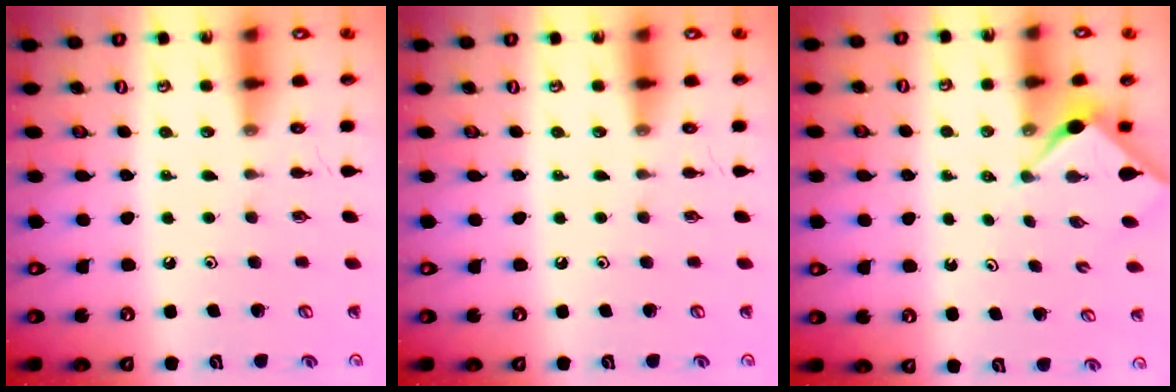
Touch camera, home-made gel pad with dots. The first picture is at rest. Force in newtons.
{"total": 0.0}
{"total": 2.8, "press": 2.8, "slide": 0.5}